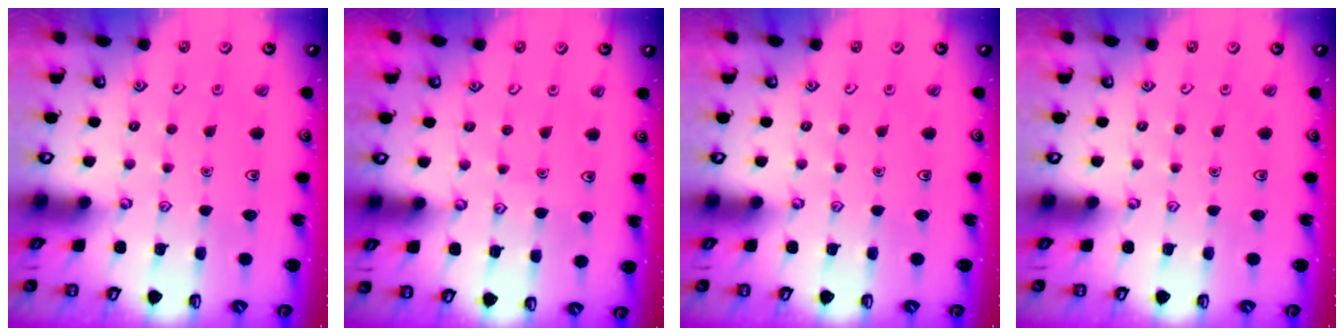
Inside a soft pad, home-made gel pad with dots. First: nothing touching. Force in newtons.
{"total": 3.1, "press": 3.1, "slide": 0.3}
{"total": 0.0}
{"total": 0.0}